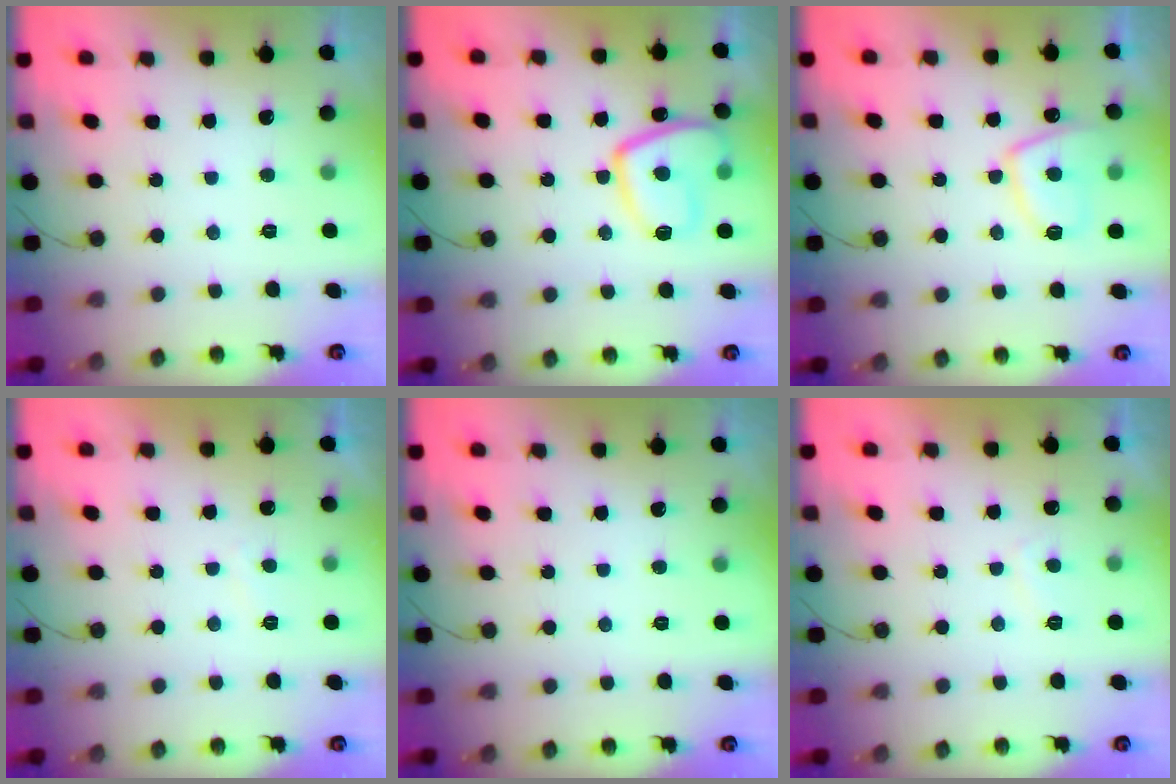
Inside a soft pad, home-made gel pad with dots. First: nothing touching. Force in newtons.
{"total": 12.6, "press": 12.5, "slide": 1.4}
{"total": 10.5, "press": 10.4, "slide": 1.1}
{"total": 0.8, "press": 0.6, "slide": 0.5}
{"total": 0.0}
{"total": 1.8, "press": 1.6, "slide": 0.6}